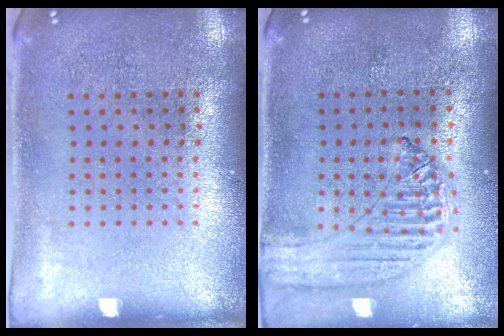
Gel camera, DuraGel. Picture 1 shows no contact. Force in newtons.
{"total": 1.2, "press": 1.2, "slide": 0.1}